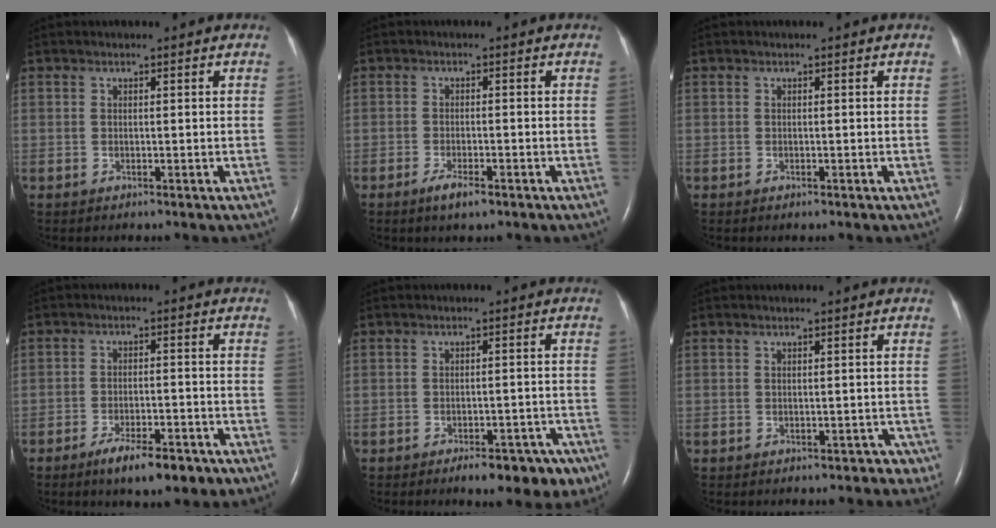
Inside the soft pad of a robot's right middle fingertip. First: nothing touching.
{"total": 2.9, "force": [-1.9, 0.6, 2.1], "torque": [-0.043, -0.003, -0.033]}
{"total": 0.0}
{"total": 7.6, "force": [-5.2, 2.1, 5.1], "torque": [-0.080, -0.005, -0.078]}
{"total": 7.9, "force": [-5.6, 3.3, 4.5], "torque": [-0.033, 0.014, -0.071]}
{"total": 3.3, "force": [-2.2, 2.1, 1.4], "torque": [0.004, 0.007, -0.021]}